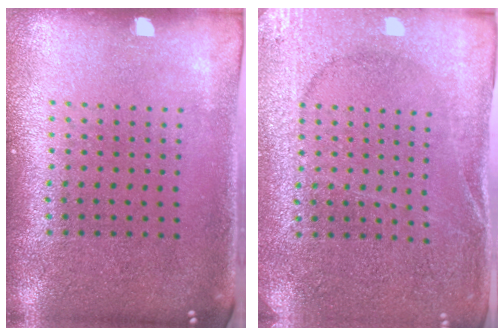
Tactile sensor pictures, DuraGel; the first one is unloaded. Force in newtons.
{"total": 2.7, "press": 2.7, "slide": 0.3}